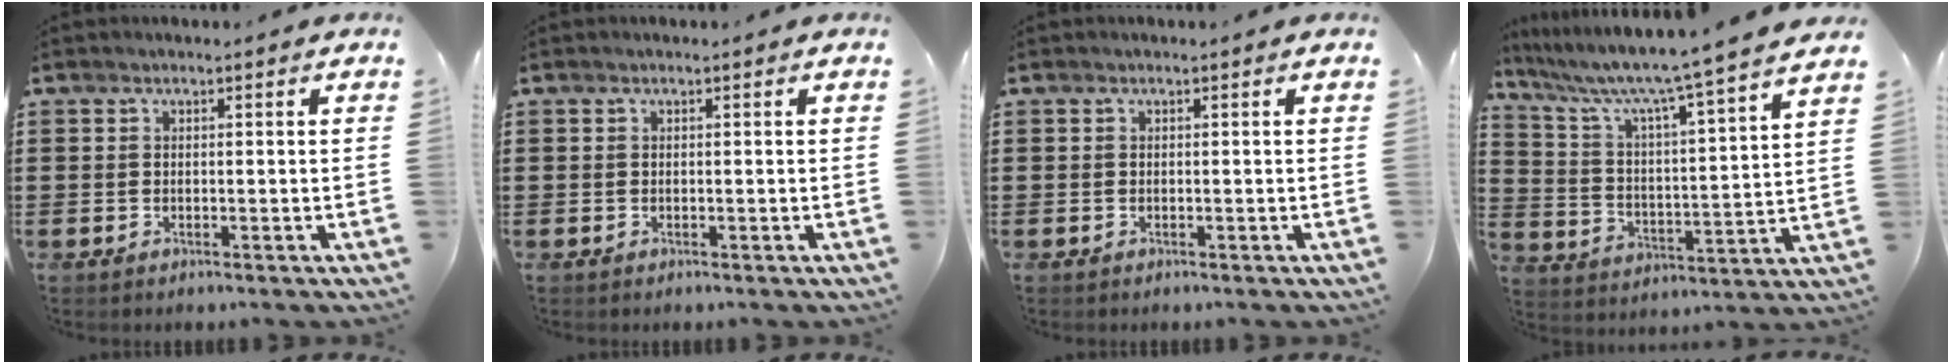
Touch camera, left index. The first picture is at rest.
{"total": 0.0}
{"total": 0.0}
{"total": 7.2, "force": [6.1, -0.7, 3.6], "torque": [-0.098, -0.055, 0.092]}